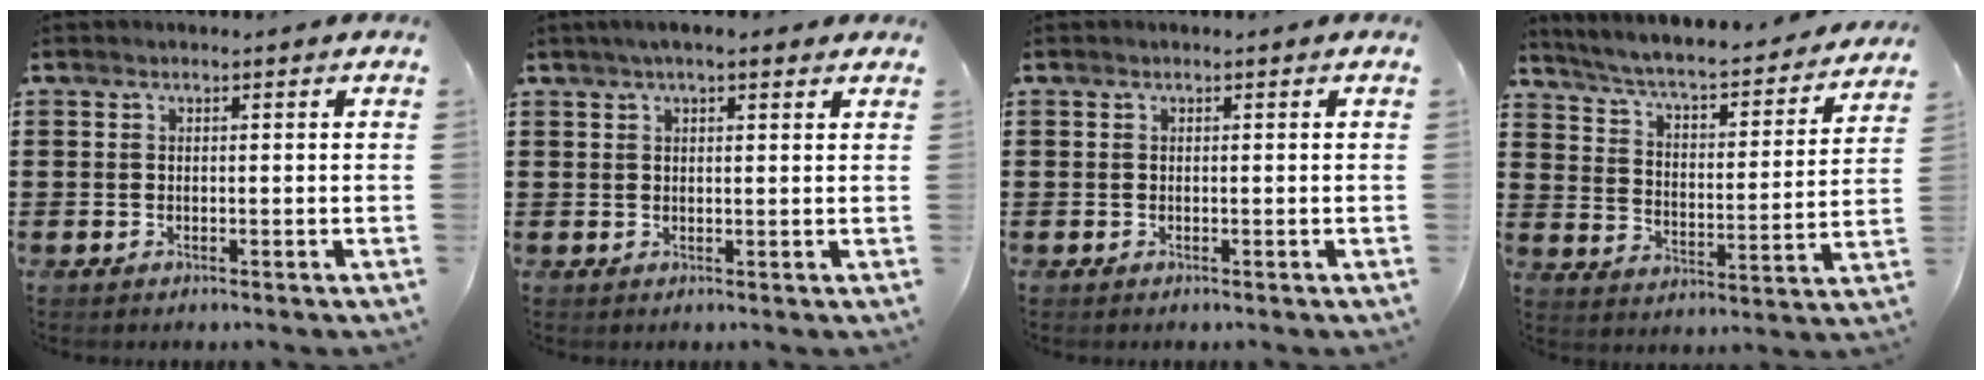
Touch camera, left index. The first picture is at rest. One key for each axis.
{"total": 3.1, "fx": 2.1, "fy": 0.6, "fz": 2.1, "tx": -0.045, "ty": 0.006, "tz": 0.038}
{"total": 0.0}
{"total": 4.6, "fx": 4.1, "fy": 0.1, "fz": 2.1, "tx": -0.062, "ty": -0.039, "tz": 0.058}